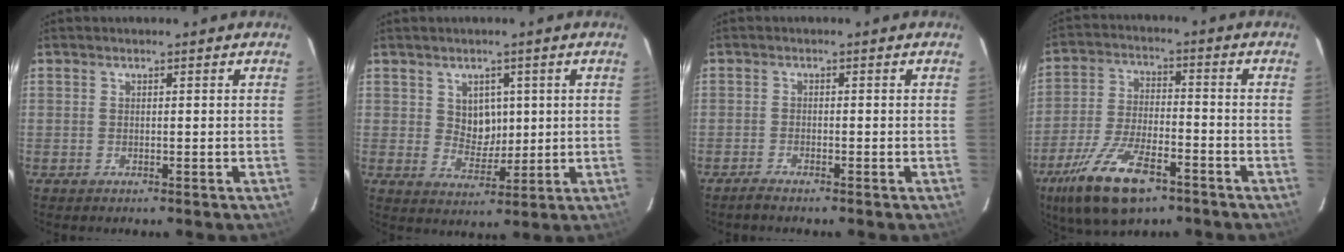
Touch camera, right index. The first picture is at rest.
{"total": 5.1, "force": [1.5, 4.4, 2.2], "torque": [-0.034, 0.005, 0.036]}
{"total": 1.7, "force": [-1.5, 0.0, 0.8], "torque": [-0.025, -0.002, -0.029]}
{"total": 15.1, "force": [-9.3, 5.7, 10.4], "torque": [-0.222, -0.026, -0.170]}